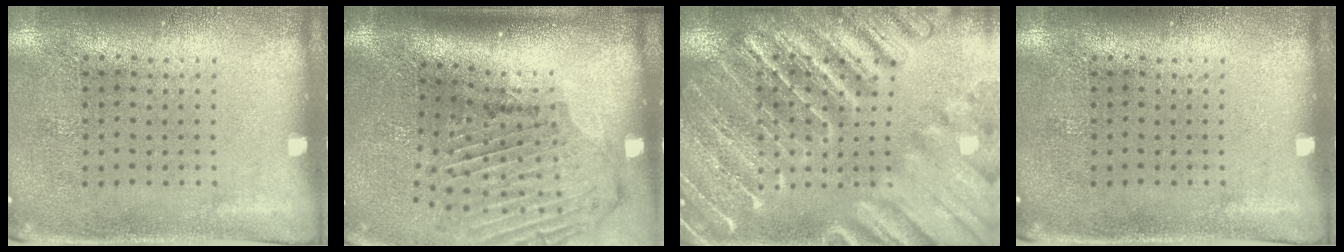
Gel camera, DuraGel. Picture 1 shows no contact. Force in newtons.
{"total": 2.0, "press": 1.7, "slide": 1.1}
{"total": 4.1, "press": 4.0, "slide": 0.5}
{"total": 0.0}